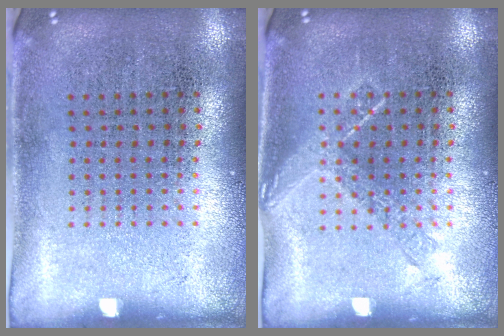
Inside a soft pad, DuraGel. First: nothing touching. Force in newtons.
{"total": 0.9, "press": 0.8, "slide": 0.3}